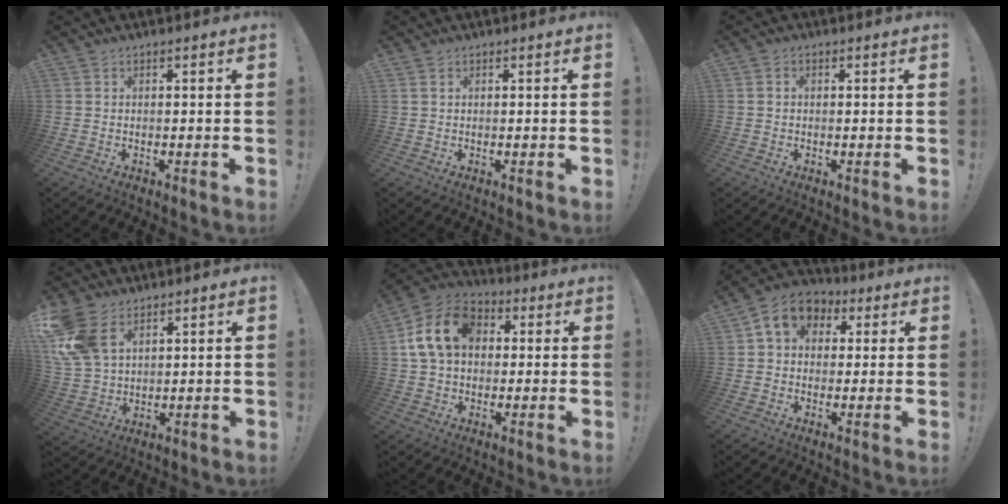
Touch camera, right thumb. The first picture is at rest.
{"total": 0.8, "force": [0.5, 0.5, 0.4], "torque": [-0.017, 0.005, 0.010]}
{"total": 1.1, "force": [-0.1, 0.9, 0.6], "torque": [-0.017, 0.006, -0.001]}
{"total": 13.1, "force": [6.1, 8.6, 7.8], "torque": [-0.166, -0.016, 0.125]}
{"total": 16.2, "force": [3.8, 12.2, 10.0], "torque": [-0.179, 0.015, 0.078]}
{"total": 9.4, "force": [2.8, 7.5, 4.8], "torque": [-0.078, 0.003, 0.060]}